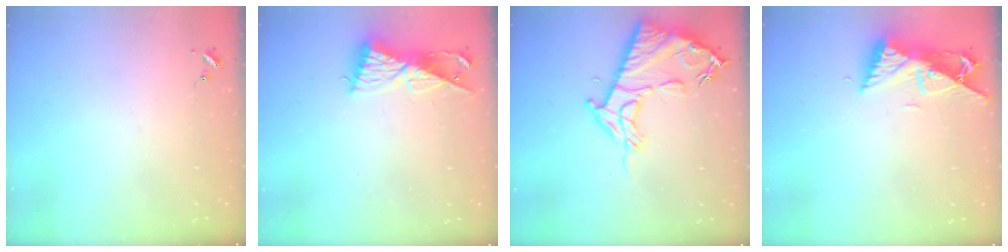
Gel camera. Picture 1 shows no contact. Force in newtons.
{"total": 9.4, "press": 9.4, "slide": 0.6}
{"total": 15.5, "press": 15.5, "slide": 1.2}
{"total": 9.7, "press": 9.7, "slide": 1.0}